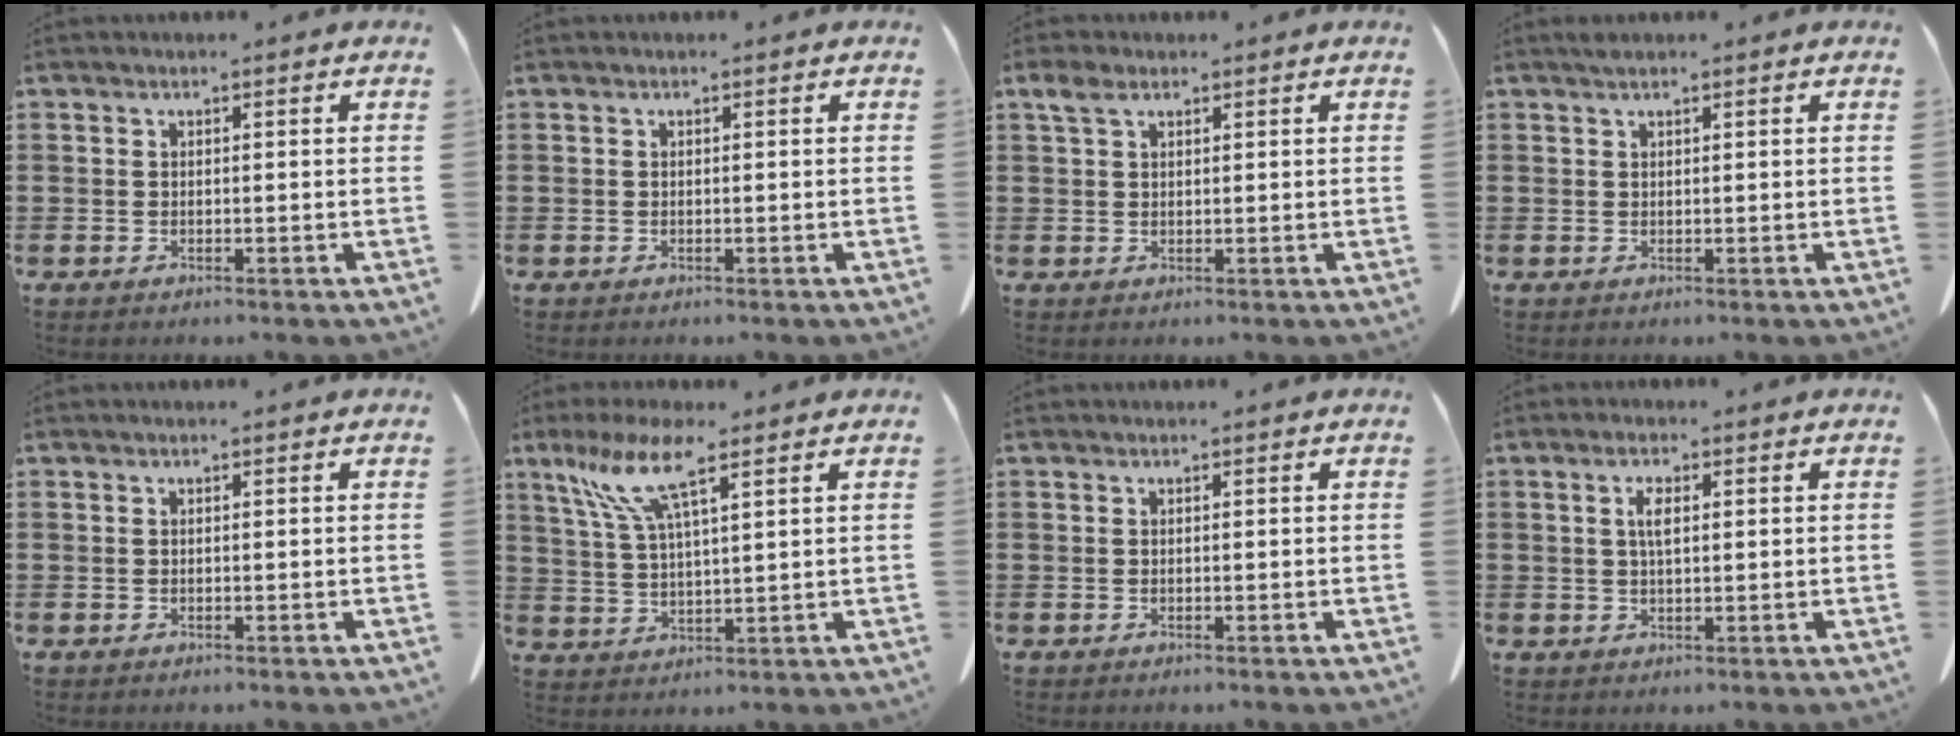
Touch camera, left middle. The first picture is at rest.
{"total": 0.0}
{"total": 2.6, "force": [1.5, 1.3, 1.8], "torque": [-0.042, 0.006, 0.026]}
{"total": 0.8, "force": [0.6, 0.2, 0.5], "torque": [-0.011, 0.001, 0.012]}
{"total": 0.0}
{"total": 8.6, "force": [5.4, 1.2, 6.6], "torque": [-0.150, -0.006, 0.093]}
{"total": 0.0}
{"total": 3.1, "force": [0.9, 1.0, 2.8], "torque": [-0.060, 0.006, 0.015]}